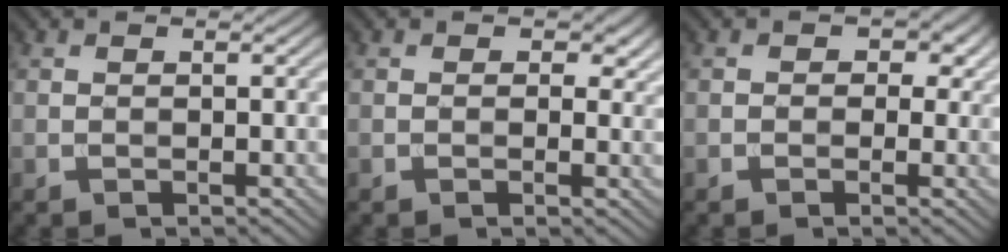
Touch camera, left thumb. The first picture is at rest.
{"total": 2.1, "force": [0.5, 1.5, 1.5], "torque": [-0.024, -0.007, 0.007]}
{"total": 2.9, "force": [0.6, 2.4, 1.5], "torque": [-0.019, 0.002, -0.002]}